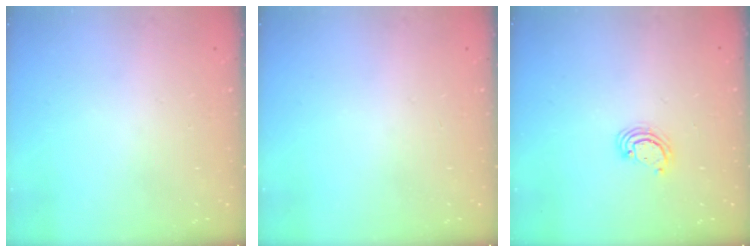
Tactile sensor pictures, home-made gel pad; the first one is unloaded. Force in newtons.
{"total": 0.0}
{"total": 3.2, "press": 3.1, "slide": 0.3}